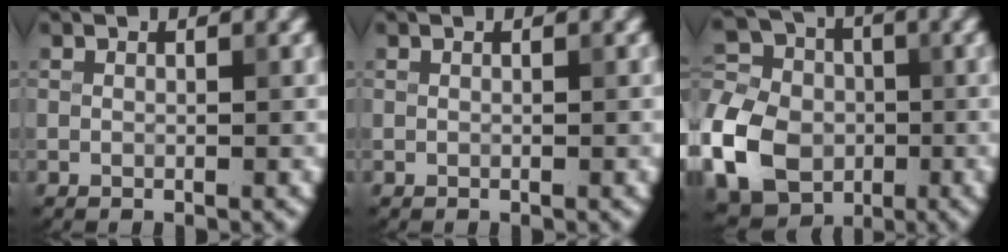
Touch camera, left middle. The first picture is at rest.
{"total": 0.0}
{"total": 10.8, "force": [-3.5, 8.4, 5.8], "torque": [-0.144, 0.004, -0.092]}